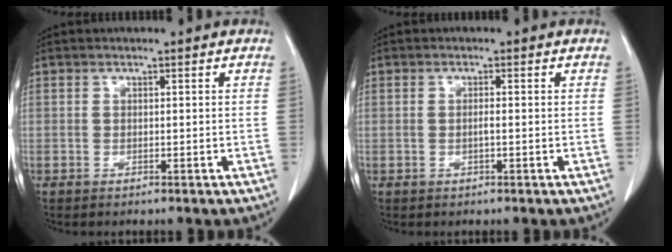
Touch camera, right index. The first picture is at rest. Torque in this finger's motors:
{"motor_torque": [-0.09, 0.00, -0.01, 0.00]}